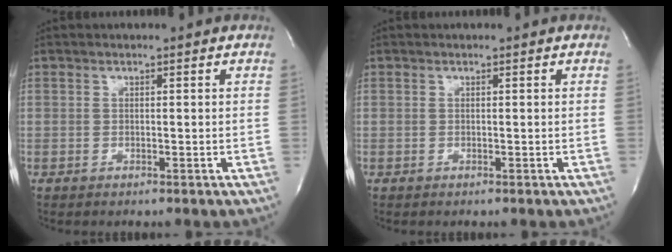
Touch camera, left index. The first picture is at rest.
{"total": 0.0}